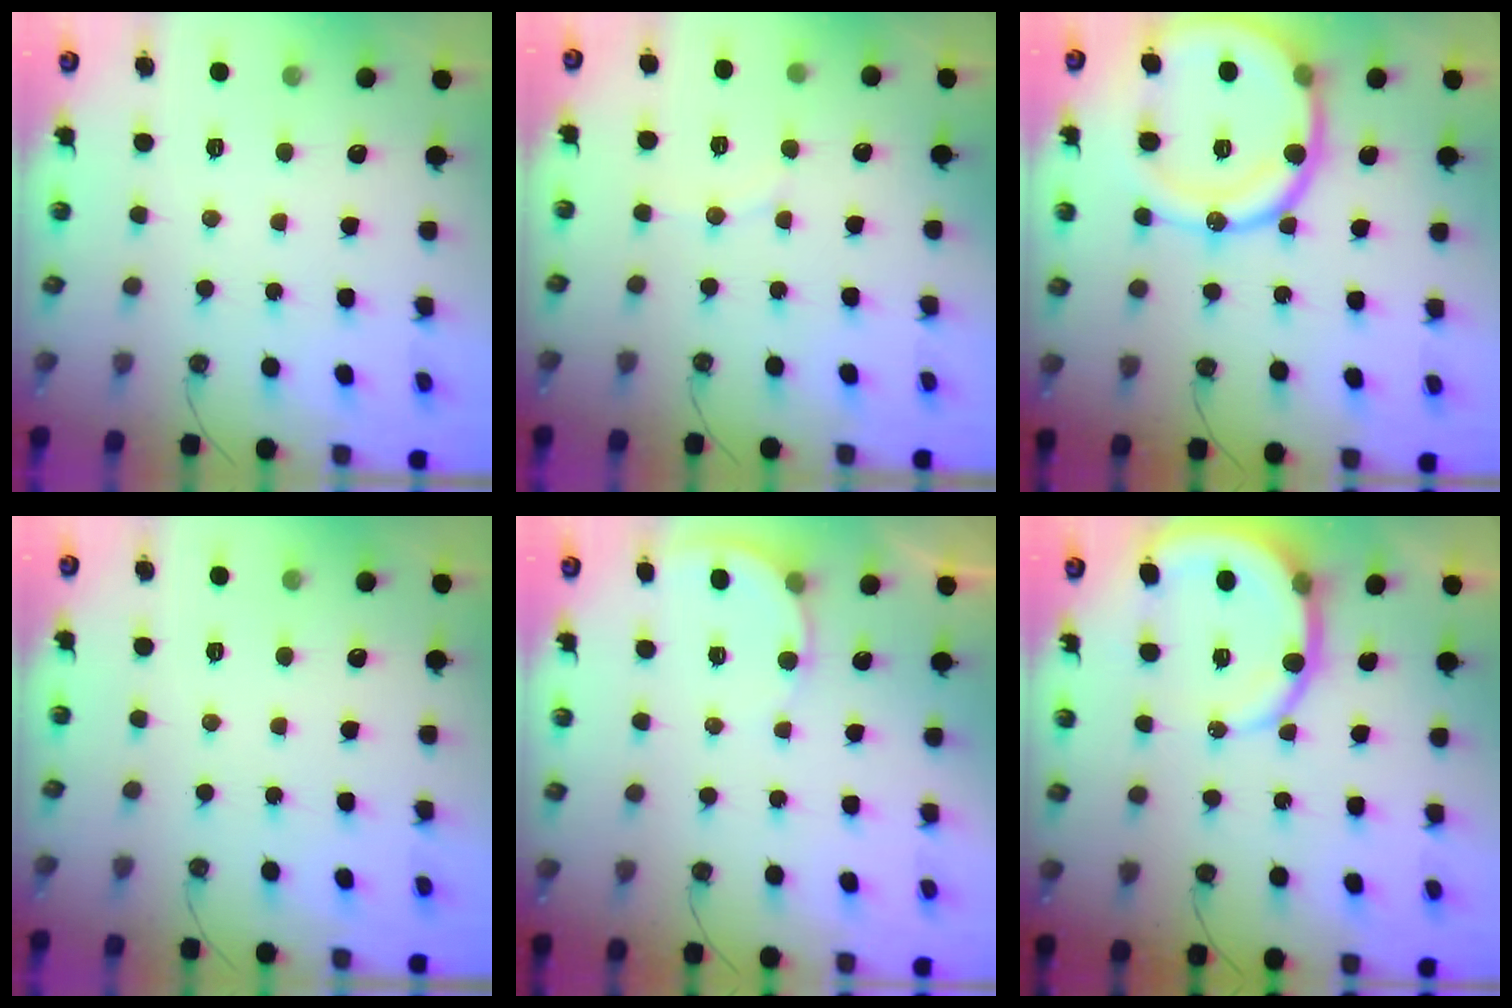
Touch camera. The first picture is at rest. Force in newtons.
{"total": 2.9, "press": 2.9, "slide": 0.3}
{"total": 19.9, "press": 19.8, "slide": 2.3}
{"total": 0.0}
{"total": 4.3, "press": 4.3, "slide": 0.3}
{"total": 9.3, "press": 9.1, "slide": 1.4}